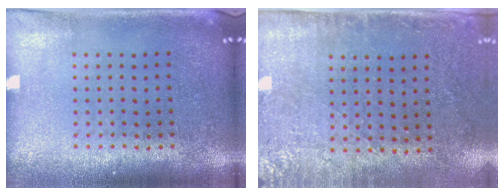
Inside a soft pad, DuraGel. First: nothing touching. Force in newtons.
{"total": 2.8, "press": 2.3, "slide": 1.6}